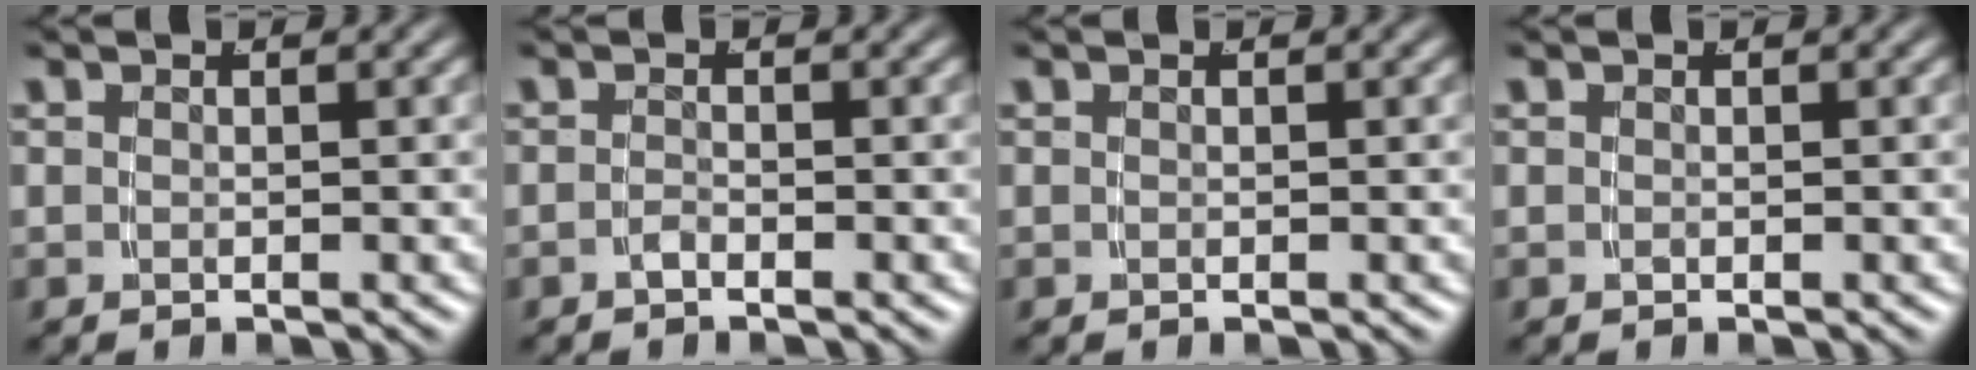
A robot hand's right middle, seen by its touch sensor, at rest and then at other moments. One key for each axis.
{"total": 1.0, "fx": -0.9, "fy": -0.4, "fz": 0.1, "tx": -0.002, "ty": -0.002, "tz": -0.016}
{"total": 0.0}
{"total": 0.0}